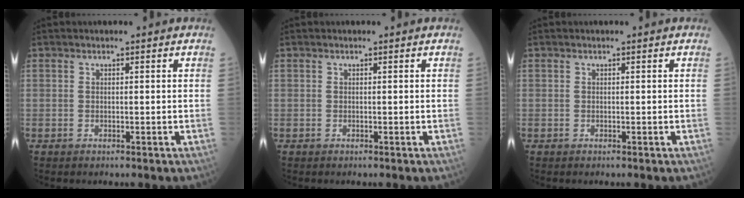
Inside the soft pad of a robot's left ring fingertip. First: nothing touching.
{"total": 0.0}
{"total": 0.0}